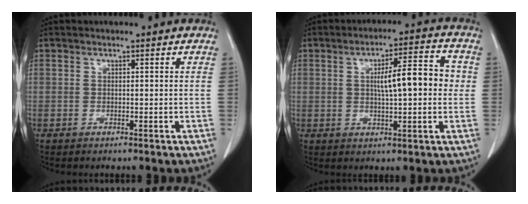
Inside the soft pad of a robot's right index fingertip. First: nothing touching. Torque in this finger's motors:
{"motor_torque": [0.39, 0.08, 0.43, 0.06]}